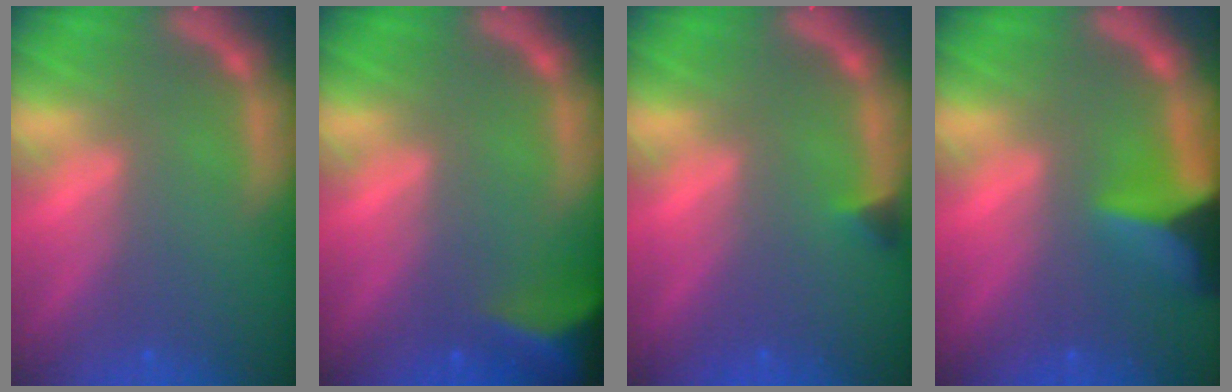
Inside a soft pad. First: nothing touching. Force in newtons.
{"total": 7.0}
{"total": 0.9}
{"total": 6.5}